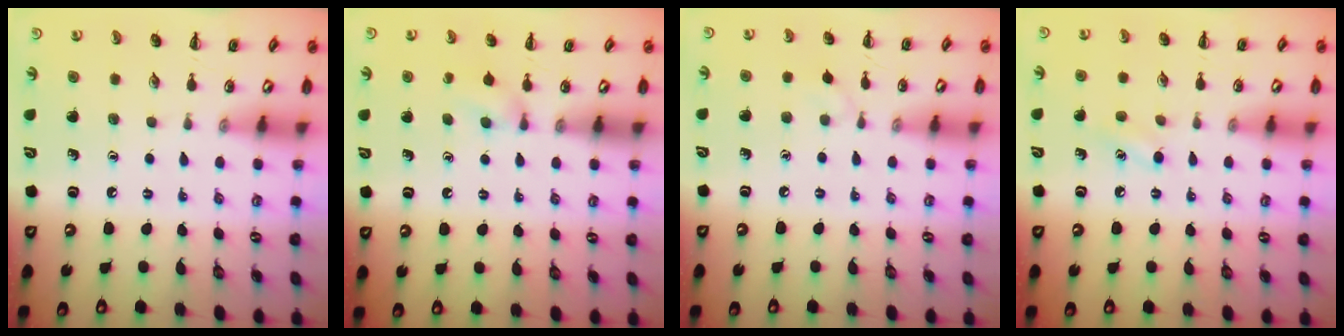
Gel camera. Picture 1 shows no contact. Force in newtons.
{"total": 5.4, "press": 5.1, "slide": 1.7}
{"total": 2.9, "press": 2.7, "slide": 1.1}
{"total": 3.2, "press": 3.0, "slide": 0.9}